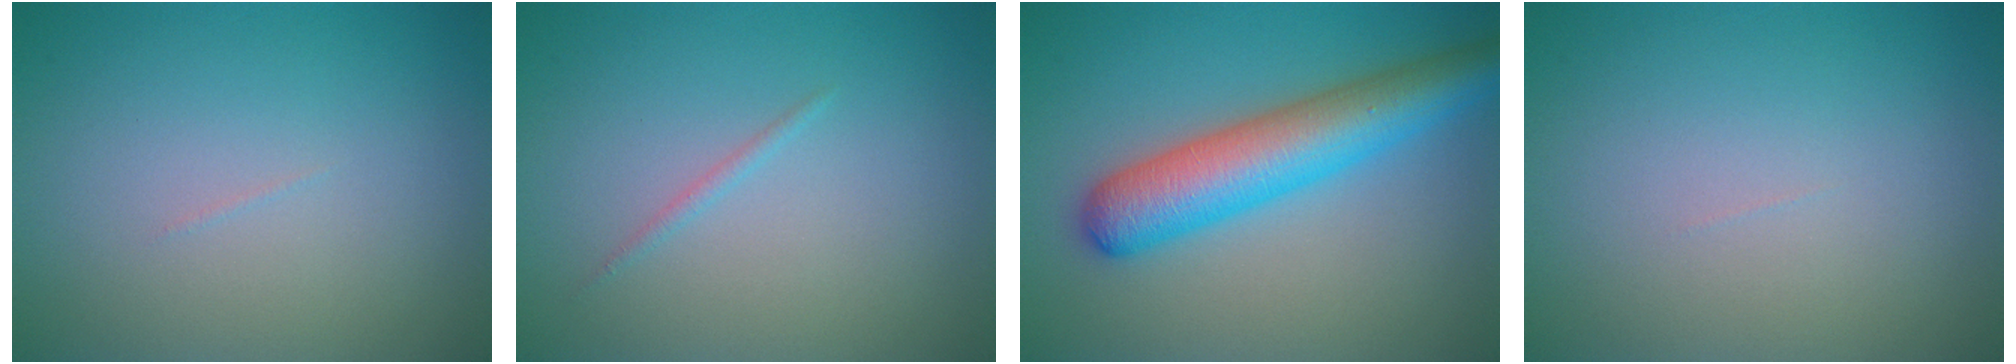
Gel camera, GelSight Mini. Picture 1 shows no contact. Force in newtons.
{"total": 0.6, "press": 0.6, "slide": 0.0}
{"total": 7.4, "press": 7.4, "slide": 0.2}
{"total": 0.0}